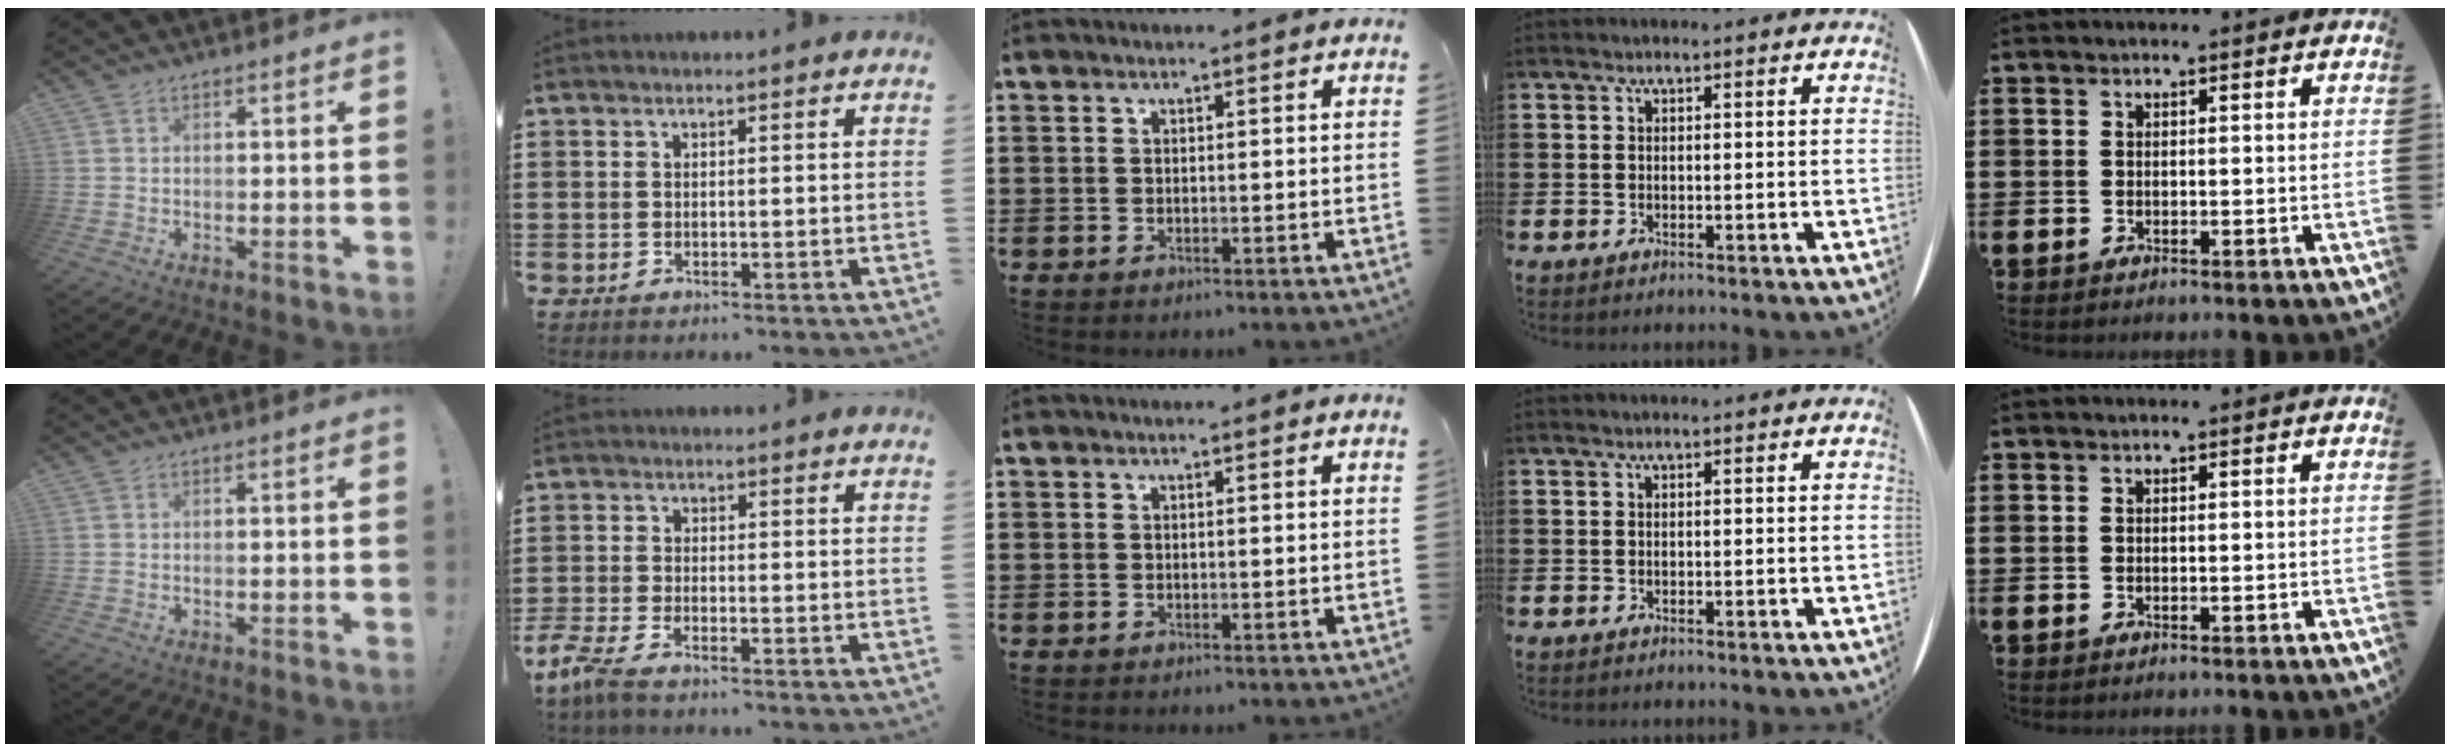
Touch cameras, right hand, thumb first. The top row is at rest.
{"index": {"total": 3.3, "force": [-2.9, 0.1, 1.5], "torque": [-0.056, -0.012, -0.064]}}